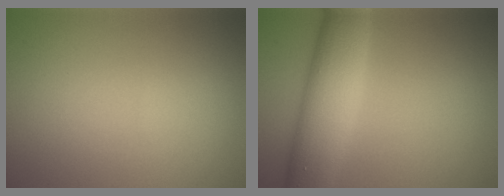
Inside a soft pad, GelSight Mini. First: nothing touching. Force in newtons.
{"total": 7.0, "press": 7.0, "slide": 0.1}